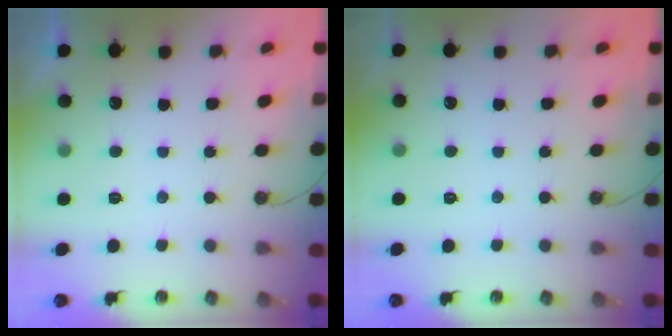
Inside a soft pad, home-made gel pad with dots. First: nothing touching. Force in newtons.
{"total": 2.5, "press": 2.5, "slide": 0.3}